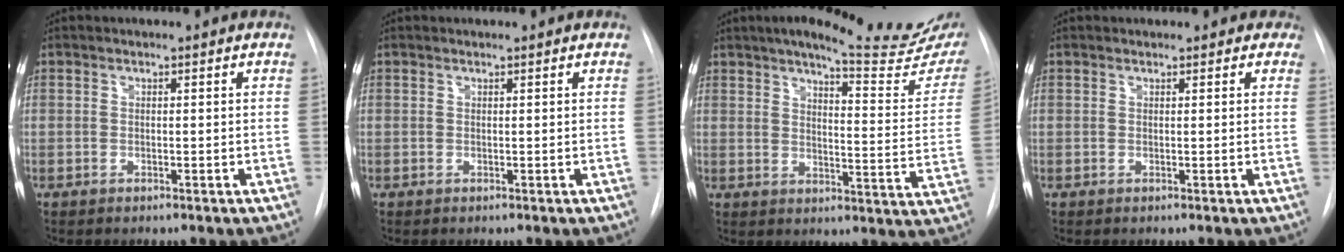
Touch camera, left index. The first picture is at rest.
{"total": 0.0}
{"total": 22.1, "force": [18.2, 3.5, 12.1], "torque": [-0.159, -0.052, 0.213]}
{"total": 2.0, "force": [1.5, 1.3, 0.1], "torque": [0.016, -0.001, 0.002]}